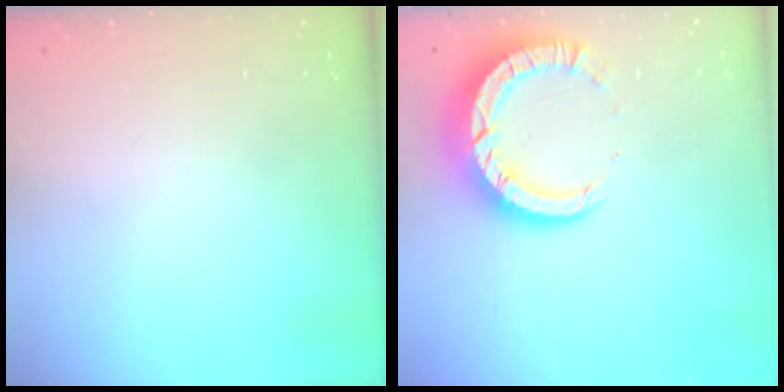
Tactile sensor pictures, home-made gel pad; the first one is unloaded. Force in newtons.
{"total": 9.6, "press": 9.5, "slide": 1.1}